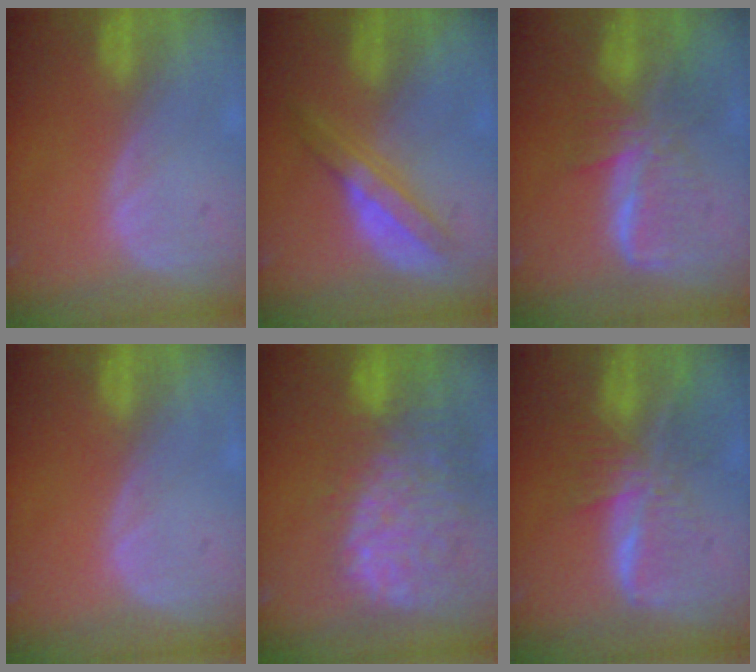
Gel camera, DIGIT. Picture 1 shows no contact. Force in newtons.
{"total": 5.6, "press": 5.3, "slide": 2.0}
{"total": 7.3, "press": 6.6, "slide": 3.1}
{"total": 0.0}
{"total": 13.8, "press": 11.6, "slide": 7.5}
{"total": 8.1, "press": 6.8, "slide": 4.3}